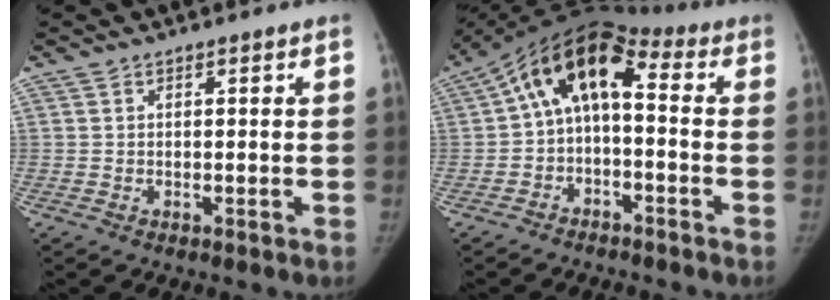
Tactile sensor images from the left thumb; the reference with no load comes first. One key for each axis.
{"total": 11.6, "fx": 0.2, "fy": 6.4, "fz": 9.7, "tx": -0.156, "ty": 0.053, "tz": -0.012}